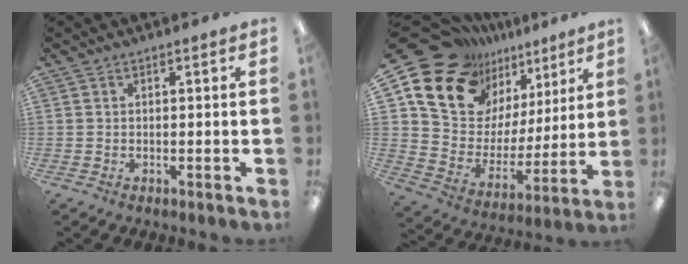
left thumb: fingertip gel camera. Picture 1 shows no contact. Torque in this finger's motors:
{"motor_torque": [1.33, 1.39, 1.39, -1.38, 0.30]}